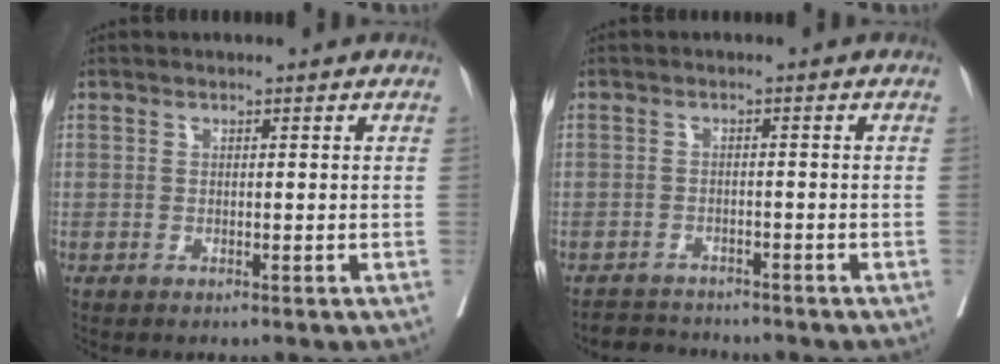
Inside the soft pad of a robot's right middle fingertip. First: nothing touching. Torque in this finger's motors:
{"motor_torque": [0.08, -0.17, -0.02, -0.05]}